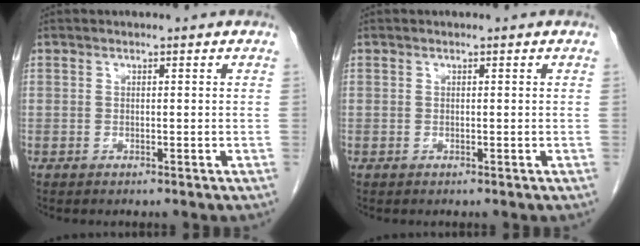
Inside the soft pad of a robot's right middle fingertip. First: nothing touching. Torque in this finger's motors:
{"motor_torque": [-0.12, 0.11, -0.02, -0.01]}